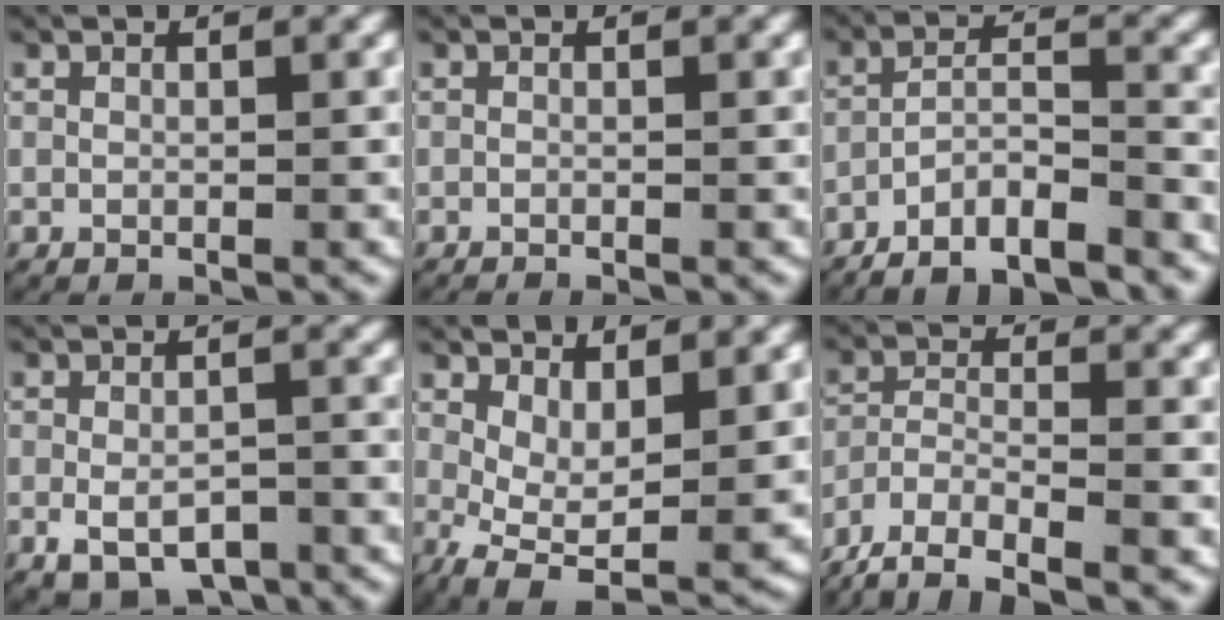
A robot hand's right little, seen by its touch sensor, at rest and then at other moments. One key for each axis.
{"total": 0.8, "fx": -0.8, "fy": 0.1, "fz": 0.1, "tx": -0.002, "ty": -0.005, "tz": -0.013}
{"total": 10.2, "fx": -8.9, "fy": 4.1, "fz": 2.7, "tx": -0.046, "ty": -0.020, "tz": -0.146}
{"total": 5.2, "fx": -4.0, "fy": 2.5, "fz": 2.2, "tx": -0.030, "ty": -0.014, "tz": -0.064}
{"total": 6.6, "fx": -2.0, "fy": 3.8, "fz": 5.1, "tx": -0.100, "ty": -0.046, "tz": -0.013}
{"total": 7.9, "fx": -5.7, "fy": 4.4, "fz": 3.4, "tx": -0.074, "ty": -0.025, "tz": -0.089}